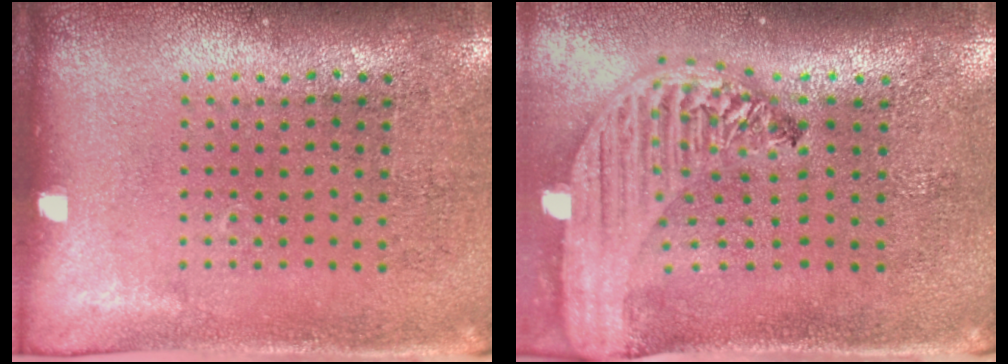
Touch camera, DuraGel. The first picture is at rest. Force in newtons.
{"total": 3.2, "press": 2.5, "slide": 2.0}